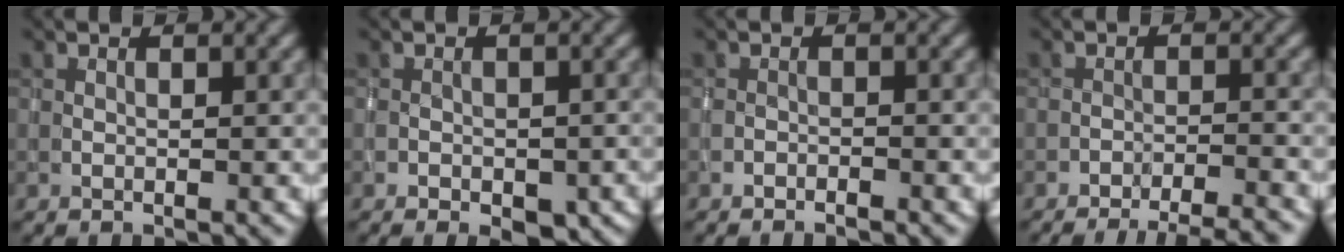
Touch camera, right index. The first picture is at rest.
{"total": 3.7, "force": [-1.9, 2.3, 2.2], "torque": [-0.030, -0.002, -0.022]}
{"total": 0.9, "force": [-0.9, 0.0, 0.0], "torque": [0.000, -0.001, -0.018]}
{"total": 8.2, "force": [-7.6, 1.9, 2.6], "torque": [-0.020, 0.007, -0.091]}